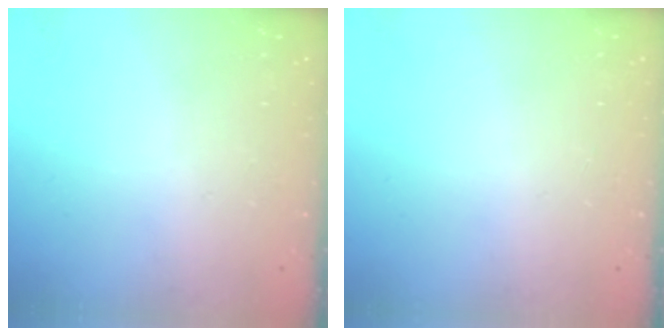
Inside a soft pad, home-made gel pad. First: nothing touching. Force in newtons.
{"total": 0.0}